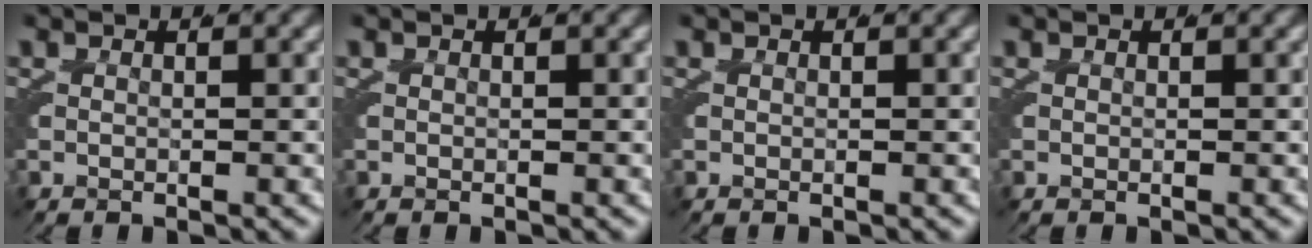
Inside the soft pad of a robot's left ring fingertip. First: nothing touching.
{"total": 0.0}
{"total": 0.0}
{"total": 0.0}